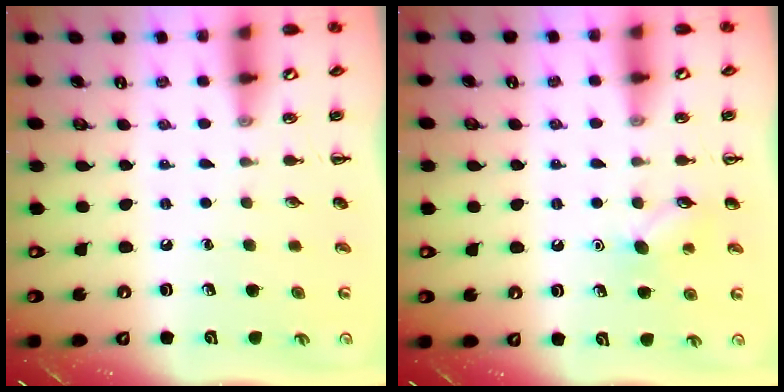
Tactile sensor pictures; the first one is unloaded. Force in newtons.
{"total": 7.1, "press": 7.1, "slide": 1.1}